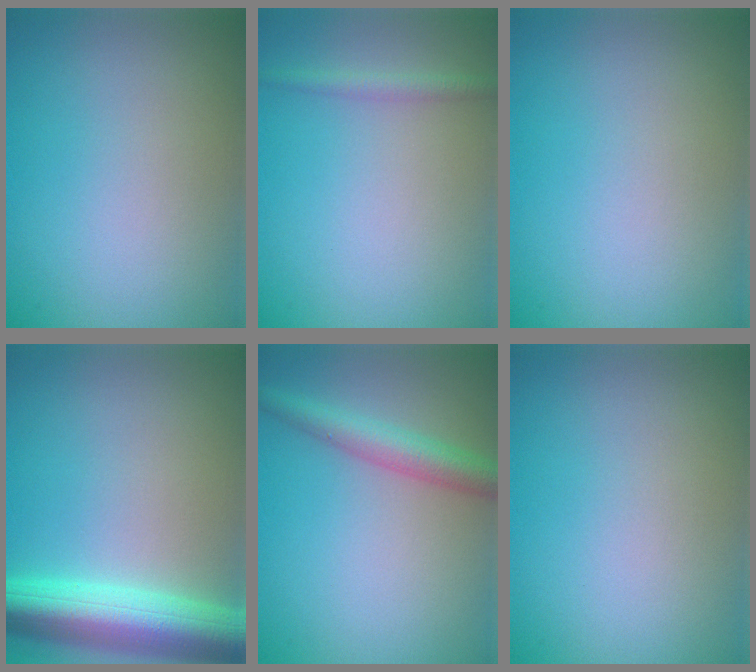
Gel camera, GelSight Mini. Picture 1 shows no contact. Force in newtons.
{"total": 1.4, "press": 1.4, "slide": 0.1}
{"total": 0.0}
{"total": 8.0, "press": 7.9, "slide": 0.3}
{"total": 3.7, "press": 3.7, "slide": 0.2}
{"total": 0.0}